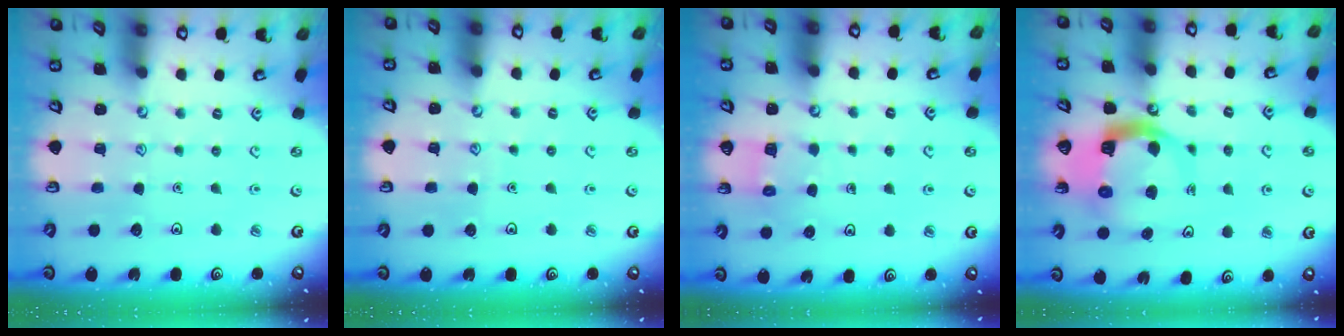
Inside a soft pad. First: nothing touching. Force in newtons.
{"total": 2.6, "press": 2.5, "slide": 0.3}
{"total": 5.6, "press": 5.6, "slide": 0.3}
{"total": 9.0, "press": 8.9, "slide": 1.2}